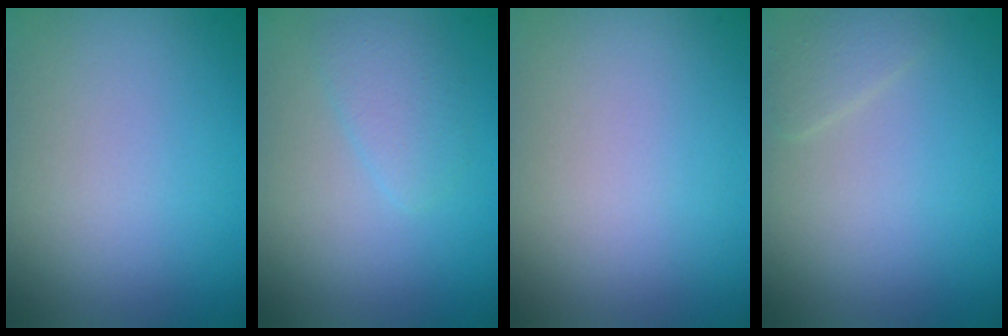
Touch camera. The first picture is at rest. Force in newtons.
{"total": 1.8, "press": 1.8, "slide": 0.1}
{"total": 0.0}
{"total": 1.1, "press": 1.1, "slide": 0.1}